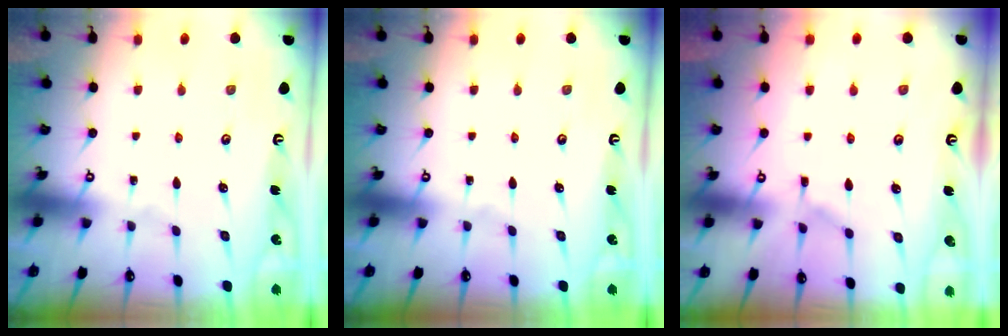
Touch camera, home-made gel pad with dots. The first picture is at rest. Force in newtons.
{"total": 0.0}
{"total": 4.9, "press": 4.8, "slide": 0.6}